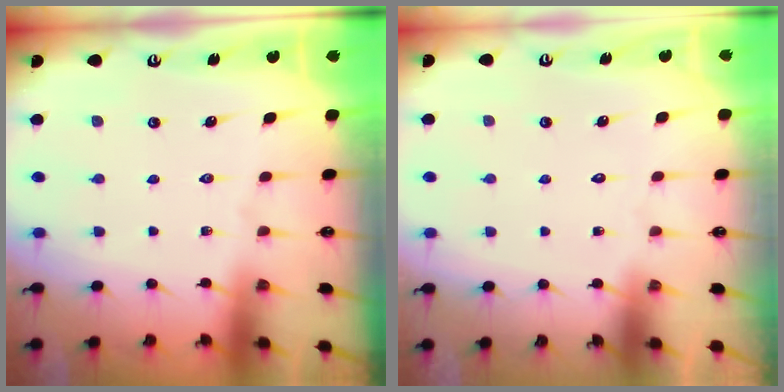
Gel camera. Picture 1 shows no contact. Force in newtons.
{"total": 1.5, "press": 1.5, "slide": 0.0}